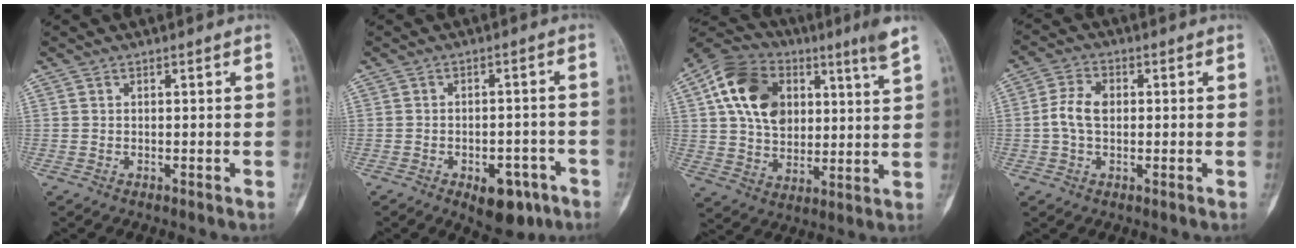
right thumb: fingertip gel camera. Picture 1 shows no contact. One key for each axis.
{"total": 8.7, "fx": -4.5, "fy": 4.7, "fz": 5.7, "tx": -0.052, "ty": 0.026, "tz": -0.051}
{"total": 16.9, "fx": 7.0, "fy": 9.1, "fz": 12.4, "tx": -0.184, "ty": -0.011, "tz": 0.116}
{"total": 5.6, "fx": 0.0, "fy": 3.8, "fz": 4.2, "tx": -0.090, "ty": 0.016, "tz": -0.002}